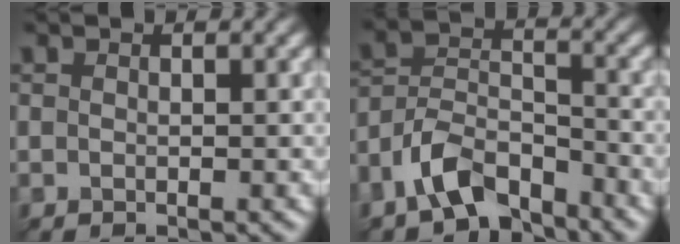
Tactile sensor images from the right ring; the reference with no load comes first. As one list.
[{"total": 5.7, "force": [-5.0, 2.2, 1.7], "torque": [-0.043, 0.006, -0.085]}]